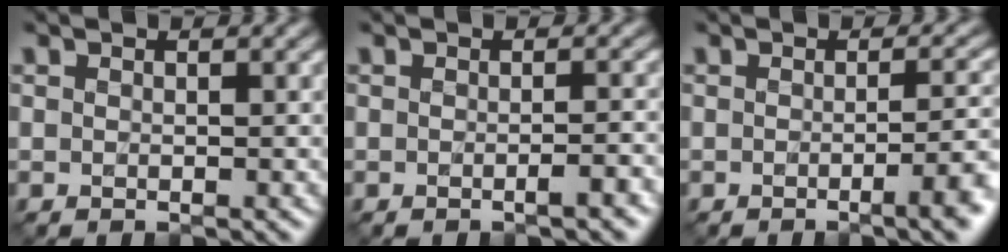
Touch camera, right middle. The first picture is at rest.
{"total": 1.7, "force": [-0.8, 0.3, 1.5], "torque": [-0.014, 0.005, -0.014]}
{"total": 4.1, "force": [-1.4, 1.0, 3.7], "torque": [-0.040, 0.000, -0.022]}